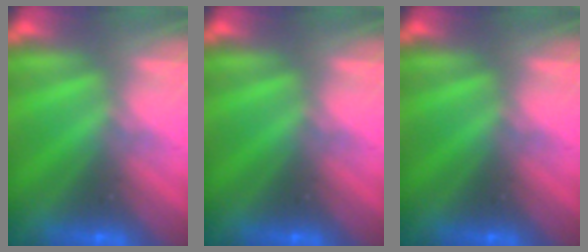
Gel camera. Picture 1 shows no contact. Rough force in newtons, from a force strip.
{"total": 0.0}
{"total": 0.0}